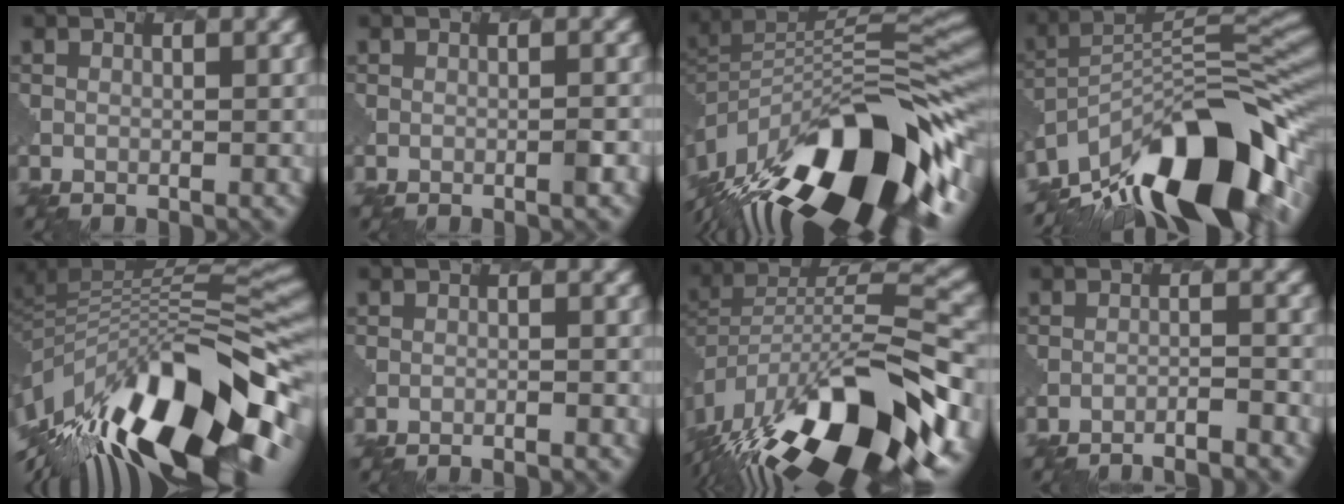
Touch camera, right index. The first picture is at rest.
{"total": 0.6, "force": [0.0, -0.1, 0.6], "torque": [-0.006, 0.006, -0.006]}
{"total": 16.3, "force": [-7.6, 7.0, 12.6], "torque": [-0.222, 0.013, -0.141]}
{"total": 15.3, "force": [-9.1, 6.0, 10.8], "torque": [-0.190, 0.028, -0.175]}
{"total": 16.2, "force": [-6.5, 7.4, 12.9], "torque": [-0.223, 0.006, -0.116]}
{"total": 1.9, "force": [-1.9, 0.1, 0.5], "torque": [0.001, 0.011, -0.030]}
{"total": 16.8, "force": [-9.2, 7.2, 12.0], "torque": [-0.218, -0.002, -0.150]}
{"total": 3.4, "force": [-3.2, 0.1, 1.2], "torque": [-0.013, 0.006, -0.051]}